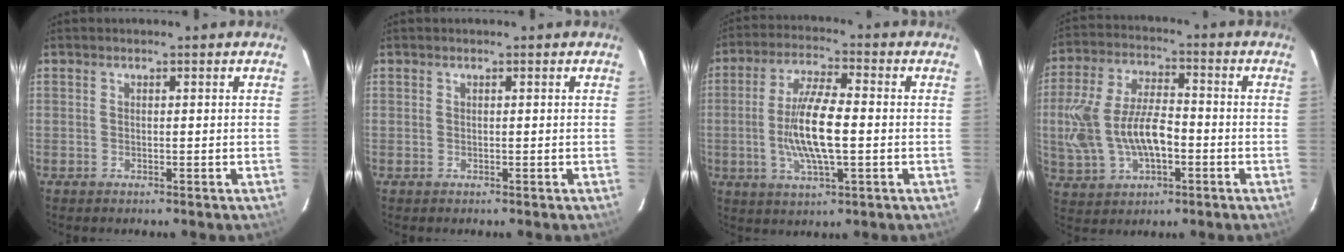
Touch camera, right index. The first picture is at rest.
{"total": 0.0}
{"total": 11.1, "force": [-1.4, 2.8, 10.7], "torque": [-0.209, -0.002, -0.026]}
{"total": 15.0, "force": [-2.5, 7.9, 12.4], "torque": [-0.270, 0.006, -0.035]}